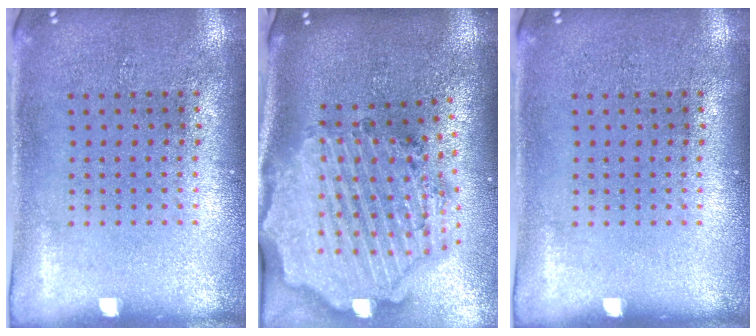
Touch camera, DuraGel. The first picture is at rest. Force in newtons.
{"total": 4.1, "press": 3.3, "slide": 2.4}
{"total": 0.0}